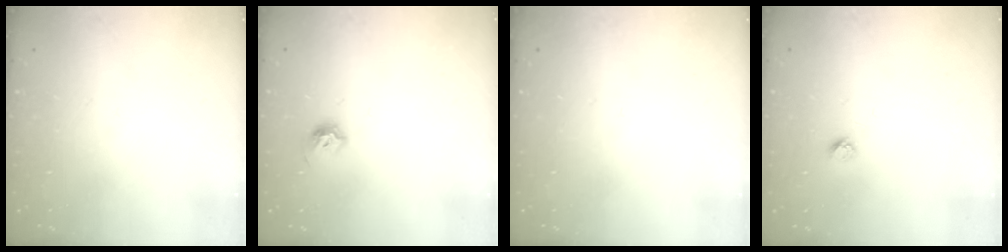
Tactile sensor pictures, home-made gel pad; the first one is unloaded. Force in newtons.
{"total": 5.7, "press": 5.6, "slide": 1.0}
{"total": 0.0}
{"total": 2.7, "press": 2.6, "slide": 0.3}